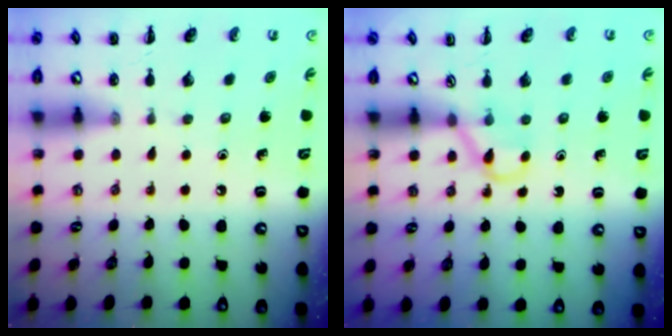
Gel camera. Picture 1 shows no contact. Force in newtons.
{"total": 2.6, "press": 2.4, "slide": 0.9}